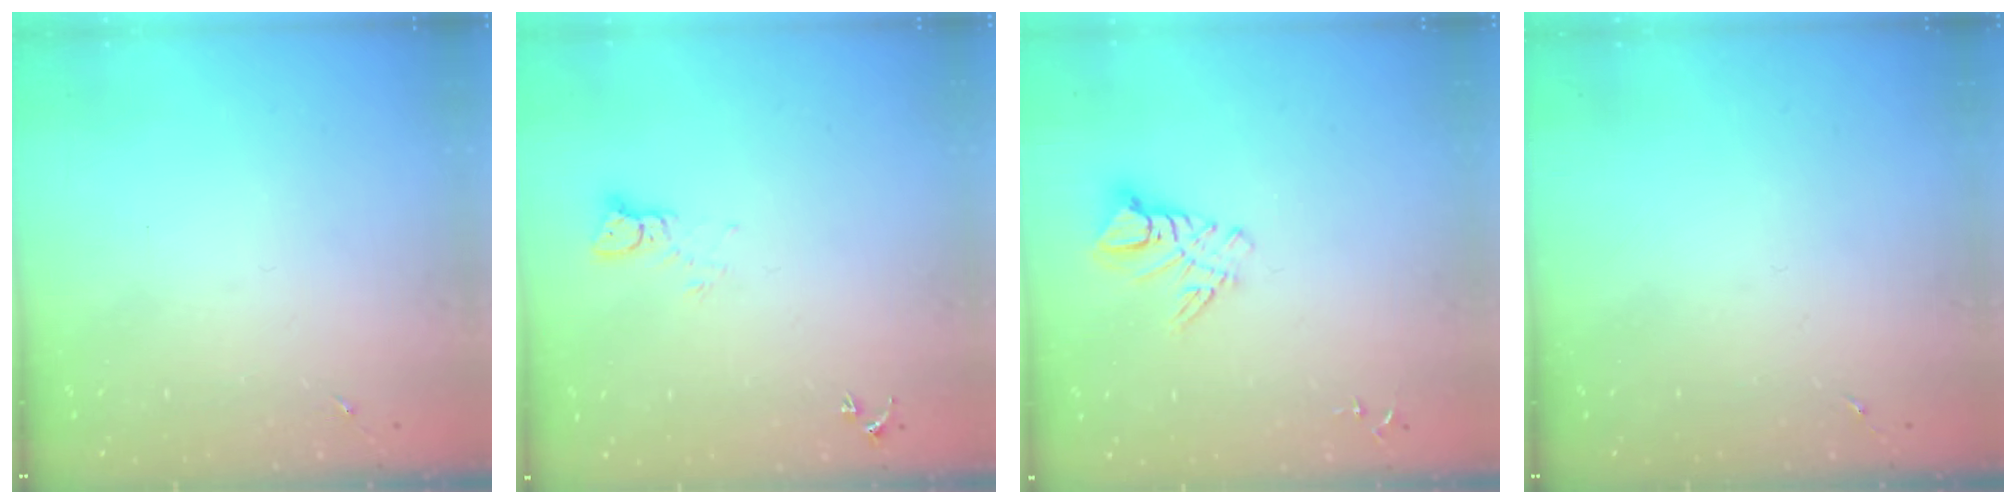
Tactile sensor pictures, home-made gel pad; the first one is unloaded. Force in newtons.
{"total": 3.7, "press": 3.7, "slide": 0.3}
{"total": 8.9, "press": 8.8, "slide": 0.9}
{"total": 0.0}